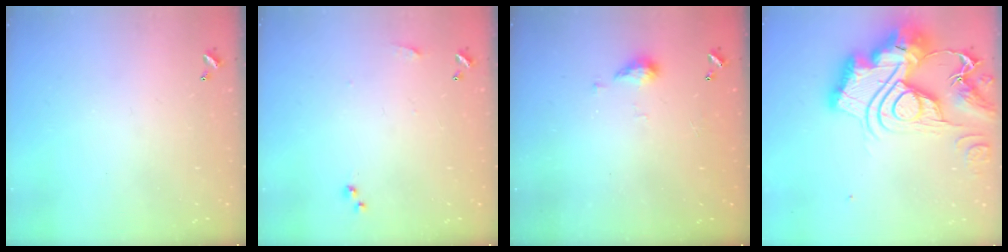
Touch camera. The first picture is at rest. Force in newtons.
{"total": 5.1, "press": 5.0, "slide": 0.7}
{"total": 3.8, "press": 3.7, "slide": 0.6}
{"total": 0.6, "press": 0.6, "slide": 0.0}